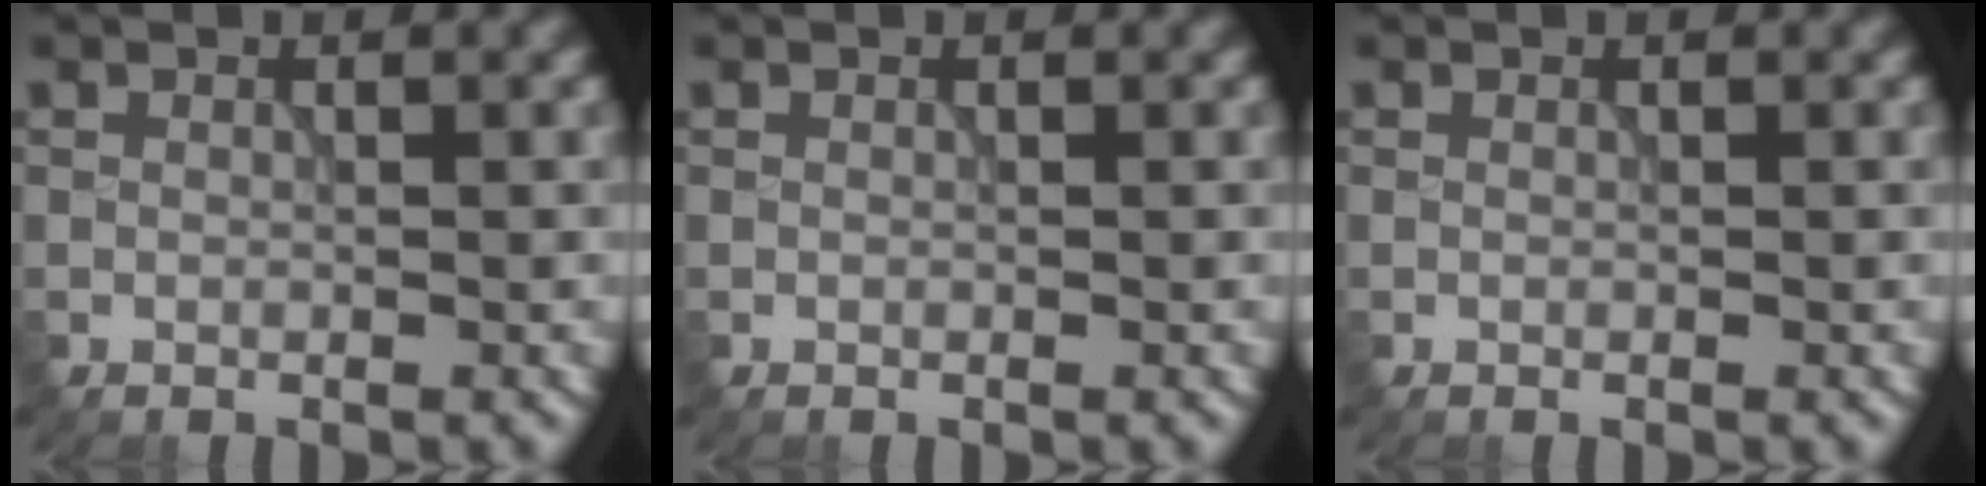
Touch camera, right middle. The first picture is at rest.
{"total": 0.0}
{"total": 0.0}